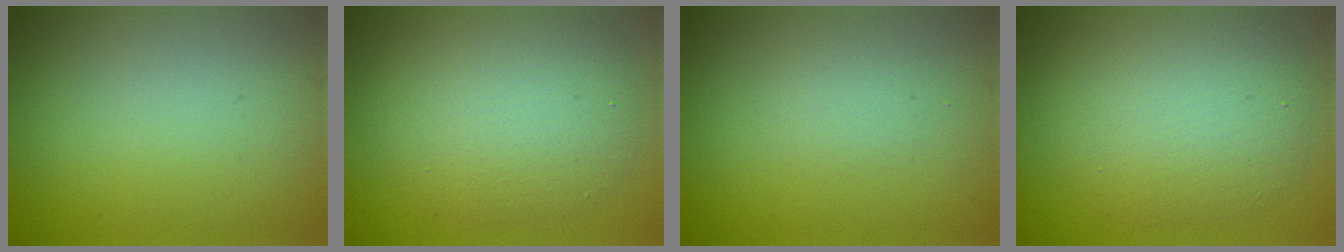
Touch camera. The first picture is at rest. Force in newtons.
{"total": 6.7, "press": 6.7, "slide": 0.3}
{"total": 1.3, "press": 1.3, "slide": 0.0}
{"total": 6.9, "press": 6.9, "slide": 0.4}